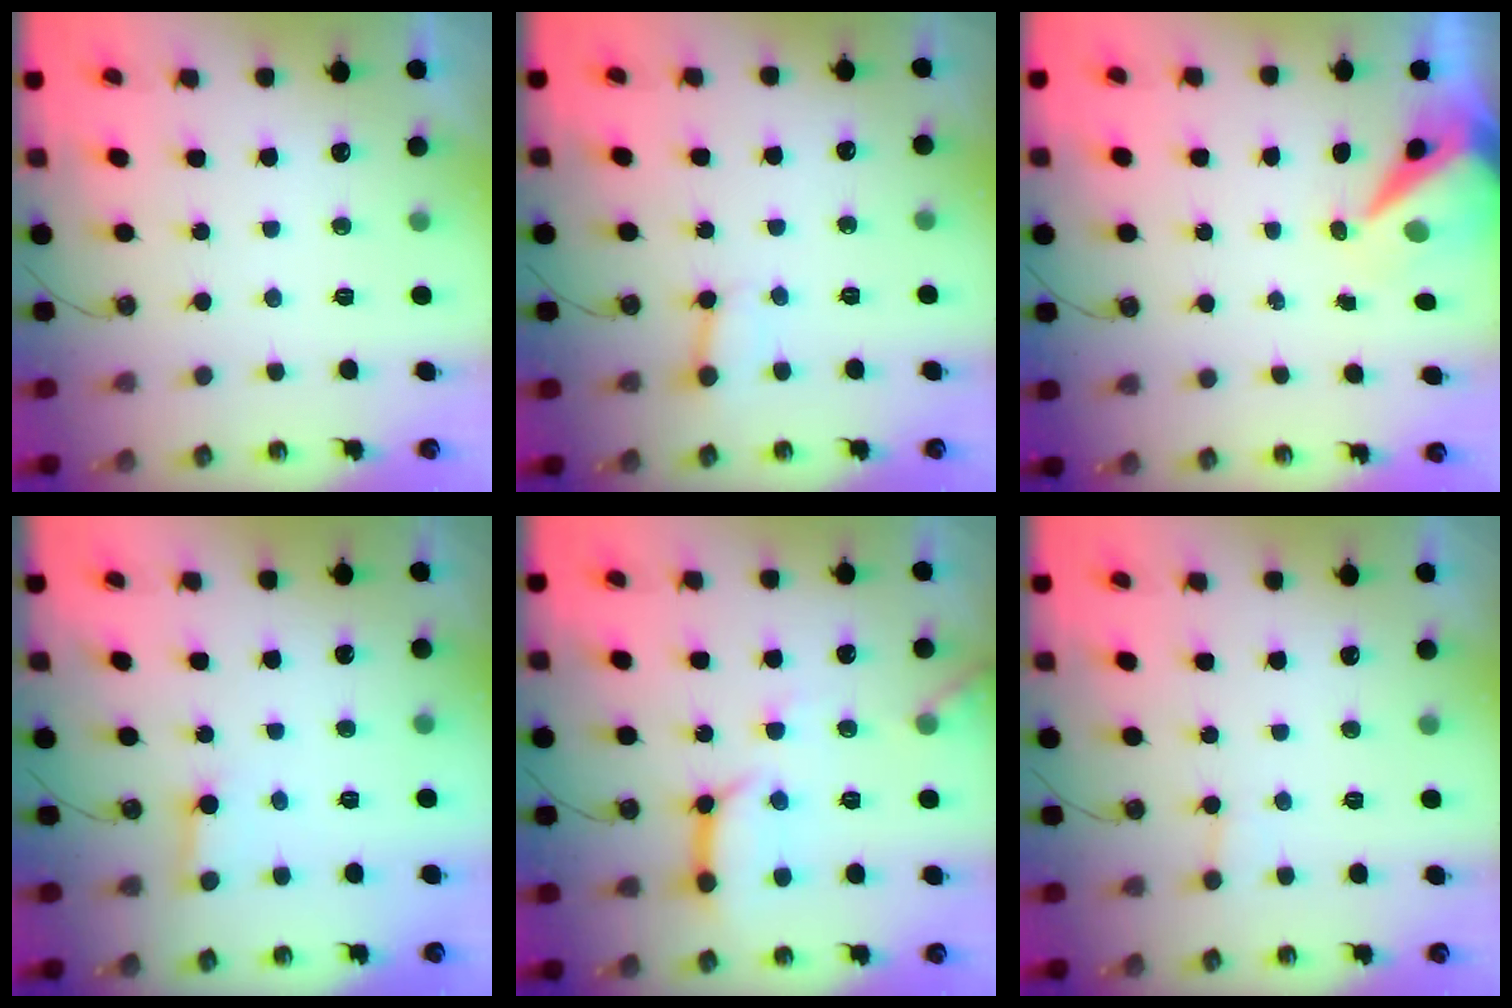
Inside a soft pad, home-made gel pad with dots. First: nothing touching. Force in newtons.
{"total": 3.2, "press": 3.2, "slide": 0.3}
{"total": 8.6, "press": 8.5, "slide": 1.0}
{"total": 2.7, "press": 2.7, "slide": 0.1}
{"total": 11.8, "press": 11.7, "slide": 1.3}
{"total": 4.1, "press": 4.0, "slide": 0.4}